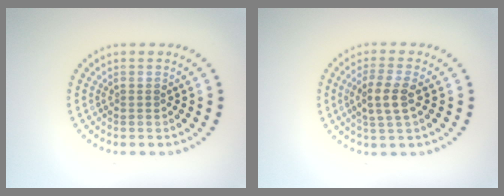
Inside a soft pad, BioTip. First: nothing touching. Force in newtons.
{"total": 2.8, "press": 2.7, "slide": 1.0}